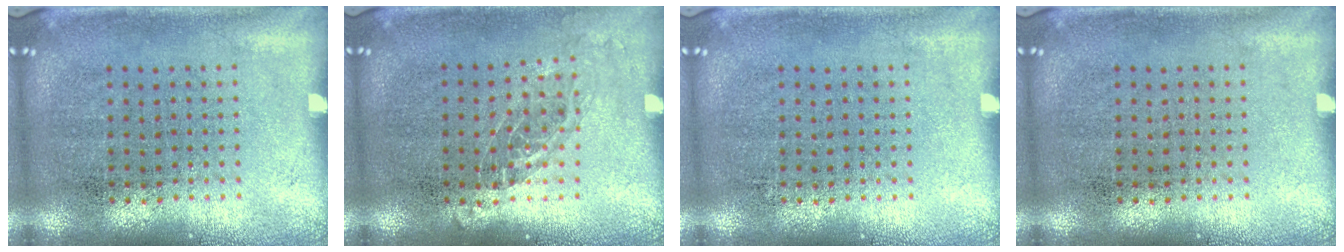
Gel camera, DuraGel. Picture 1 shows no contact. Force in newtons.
{"total": 1.0, "press": 0.9, "slide": 0.5}
{"total": 0.0}
{"total": 0.0}